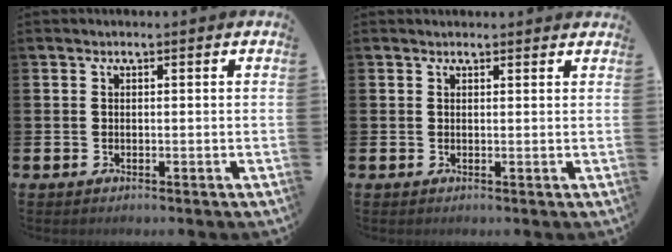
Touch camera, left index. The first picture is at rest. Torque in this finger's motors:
{"motor_torque": [0.84, -1.30, 0.11, 0.01]}